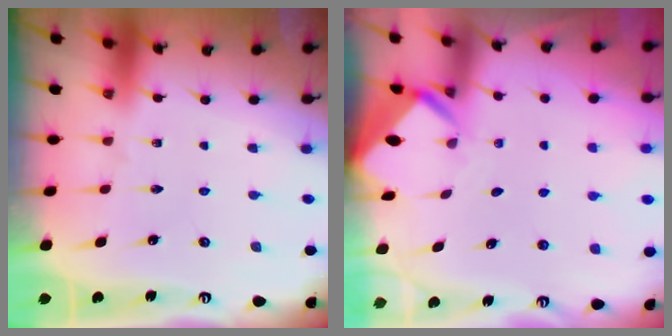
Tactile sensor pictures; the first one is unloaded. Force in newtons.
{"total": 3.2, "press": 3.2, "slide": 0.2}